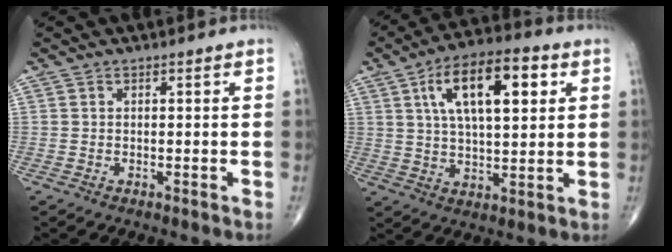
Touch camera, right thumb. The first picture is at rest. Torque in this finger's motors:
{"motor_torque": [-0.74, 2.76, 1.67, 0.44, 0.53]}